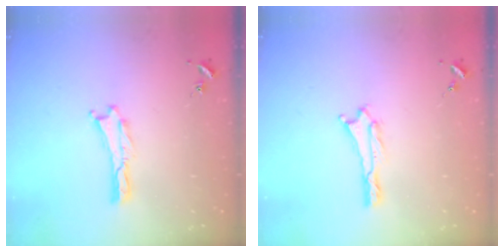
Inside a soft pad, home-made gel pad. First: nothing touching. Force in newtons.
{"total": 0.0}